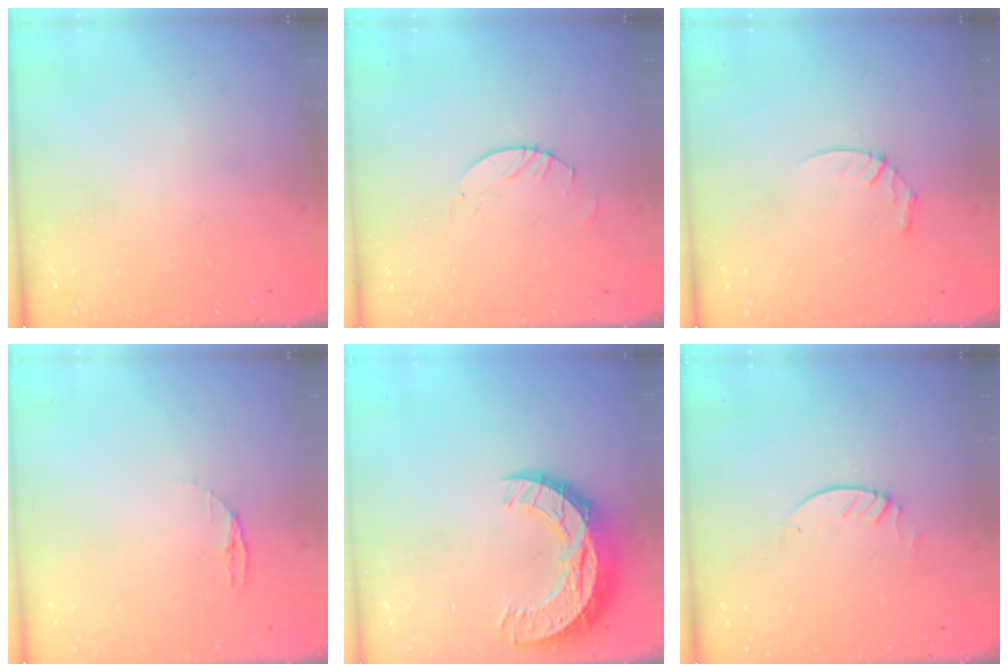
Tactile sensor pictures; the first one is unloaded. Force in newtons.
{"total": 2.5, "press": 2.5, "slide": 0.1}
{"total": 3.5, "press": 3.5, "slide": 0.3}
{"total": 3.4, "press": 3.4, "slide": 0.4}
{"total": 13.7, "press": 13.7, "slide": 0.9}
{"total": 2.3, "press": 2.3, "slide": 0.2}